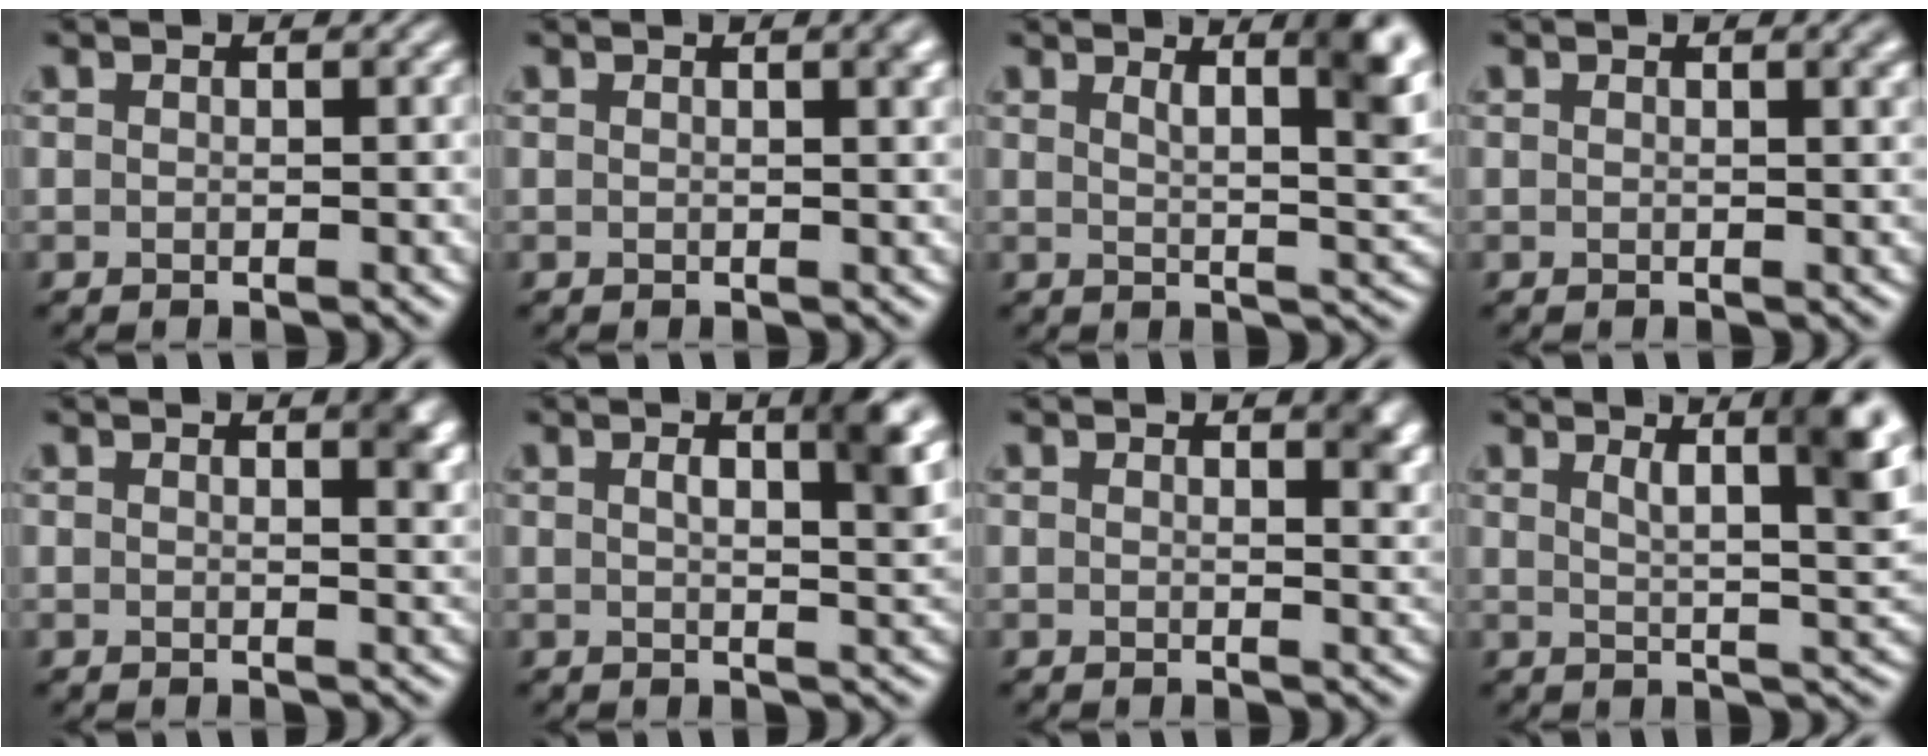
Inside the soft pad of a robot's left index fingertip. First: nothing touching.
{"total": 1.9, "force": [0.8, 0.6, 1.6], "torque": [-0.011, 0.006, 0.009]}
{"total": 6.3, "force": [3.1, 1.8, 5.2], "torque": [-0.047, 0.005, 0.046]}
{"total": 1.4, "force": [0.7, 0.5, 1.1], "torque": [-0.008, 0.005, 0.008]}
{"total": 2.6, "force": [1.3, 0.8, 2.0], "torque": [-0.015, 0.001, 0.019]}
{"total": 4.8, "force": [1.7, 1.4, 4.3], "torque": [-0.053, 0.007, 0.022]}
{"total": 2.3, "force": [1.4, 0.7, 1.7], "torque": [-0.013, -0.002, 0.021]}
{"total": 7.0, "force": [3.3, 1.8, 5.9], "torque": [-0.065, 0.007, 0.054]}